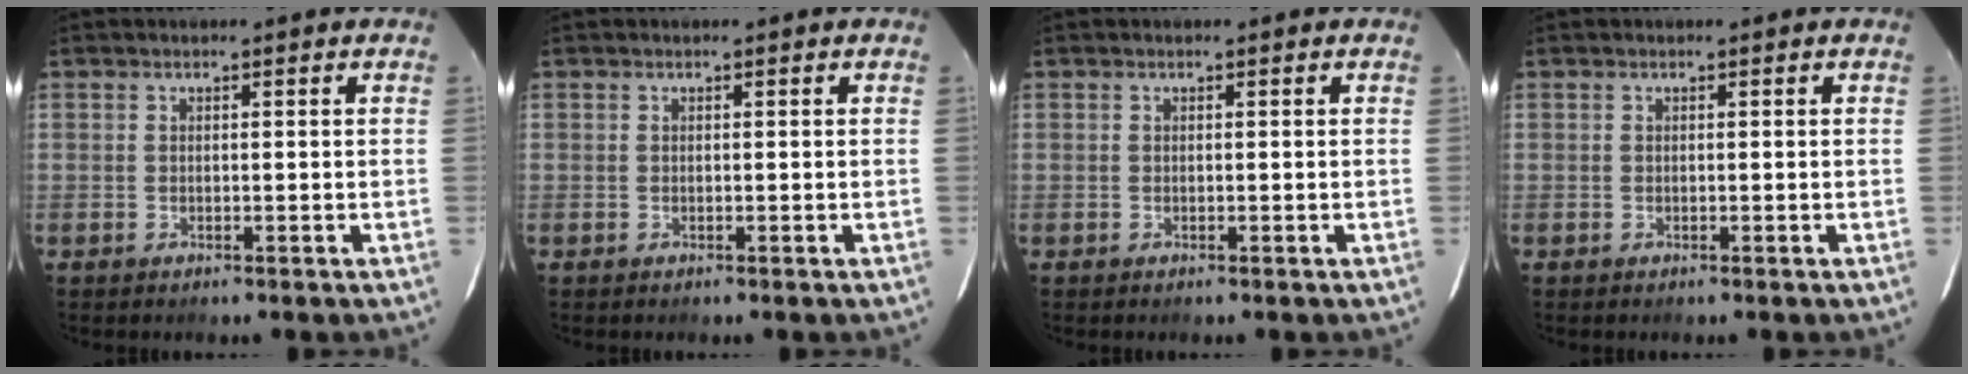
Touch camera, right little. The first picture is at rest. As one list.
[{"total": 0.0}, {"total": 0.0}, {"total": 0.0}]